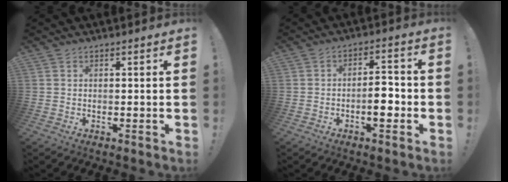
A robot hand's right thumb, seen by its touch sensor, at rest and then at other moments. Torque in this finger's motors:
{"motor_torque": [0.66, 1.01, 0.43, -0.49, 0.30]}